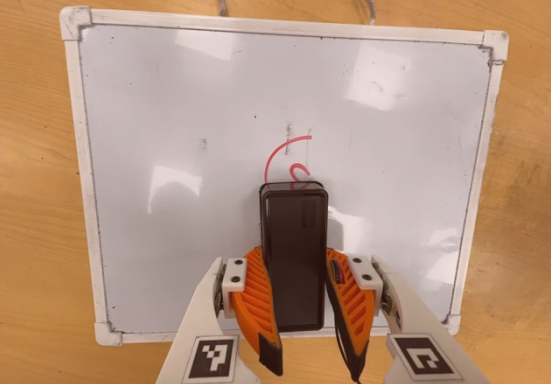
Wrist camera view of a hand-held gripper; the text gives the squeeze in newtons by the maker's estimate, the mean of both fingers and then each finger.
{"total": 10.3, "left": 9.4, "right": 11.2}